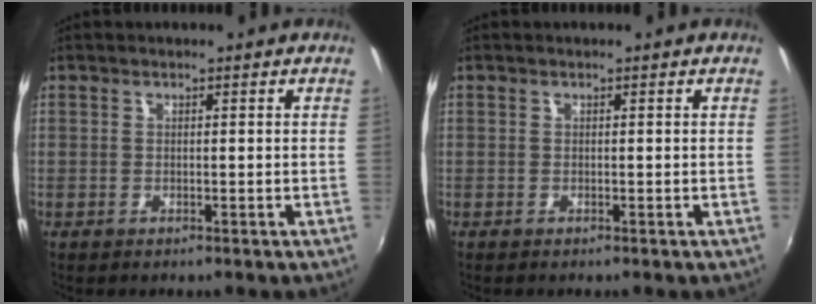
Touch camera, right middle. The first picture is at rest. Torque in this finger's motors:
{"motor_torque": [0.14, -0.52, 0.01, 0.00]}